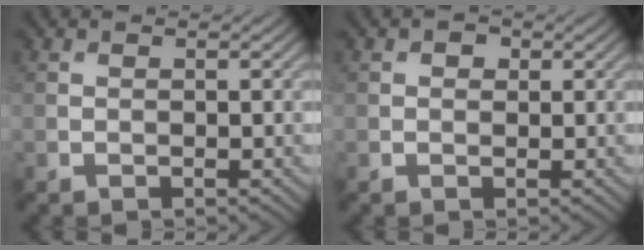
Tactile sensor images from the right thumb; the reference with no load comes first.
{"total": 1.2, "force": [0.5, 0.9, 0.6], "torque": [-0.005, -0.001, 0.003]}